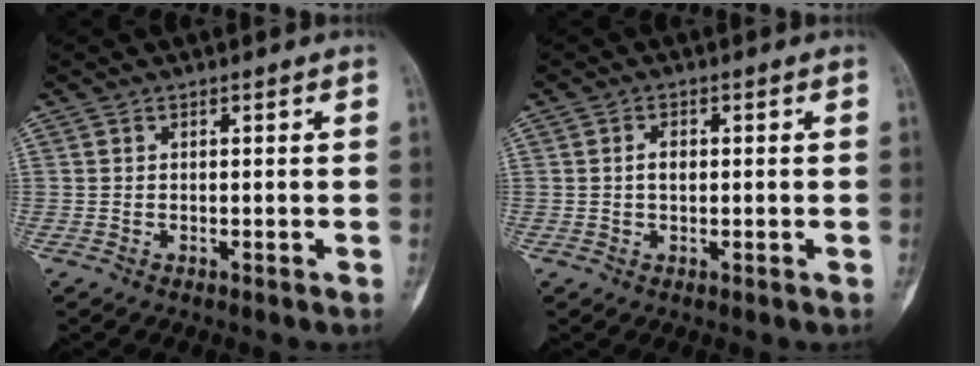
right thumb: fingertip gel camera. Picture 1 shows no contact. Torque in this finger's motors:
{"motor_torque": [0.45, 0.33, 0.20, -0.32, 0.14]}